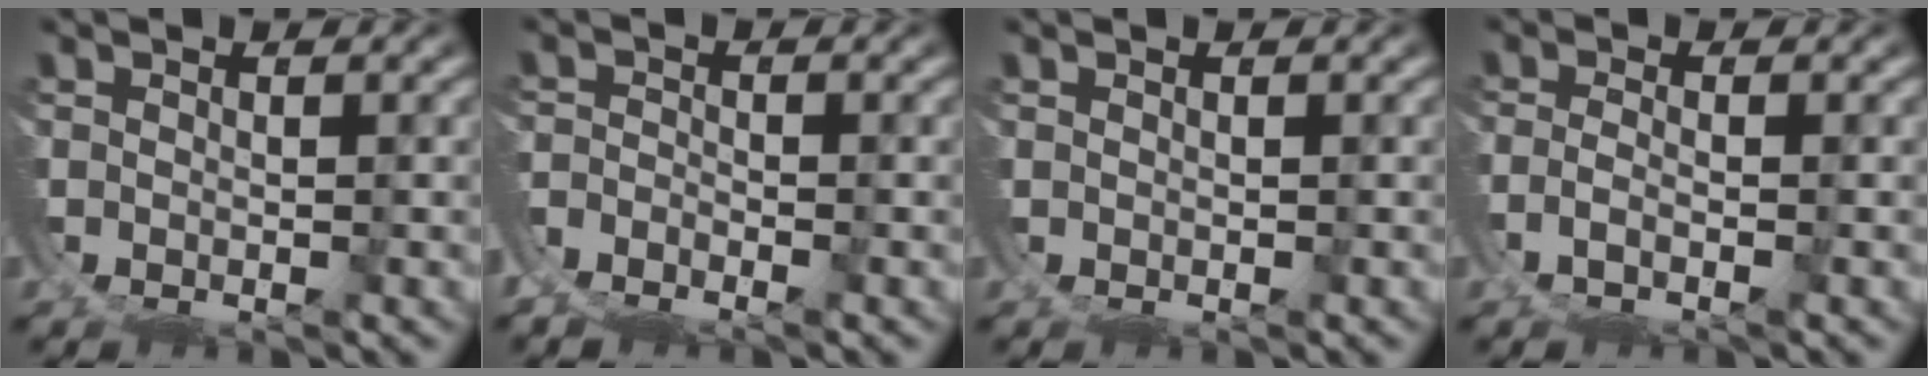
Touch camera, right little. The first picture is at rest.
{"total": 5.1, "force": [-3.9, 2.9, 1.4], "torque": [-0.033, -0.021, -0.065]}
{"total": 0.0}
{"total": 2.0, "force": [-1.2, 0.8, 1.3], "torque": [-0.037, -0.016, -0.017]}